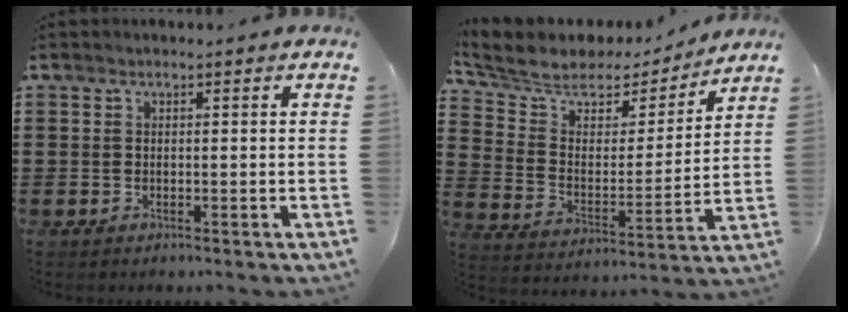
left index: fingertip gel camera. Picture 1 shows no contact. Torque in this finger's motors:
{"motor_torque": [0.82, -1.31, 0.17, 0.04]}